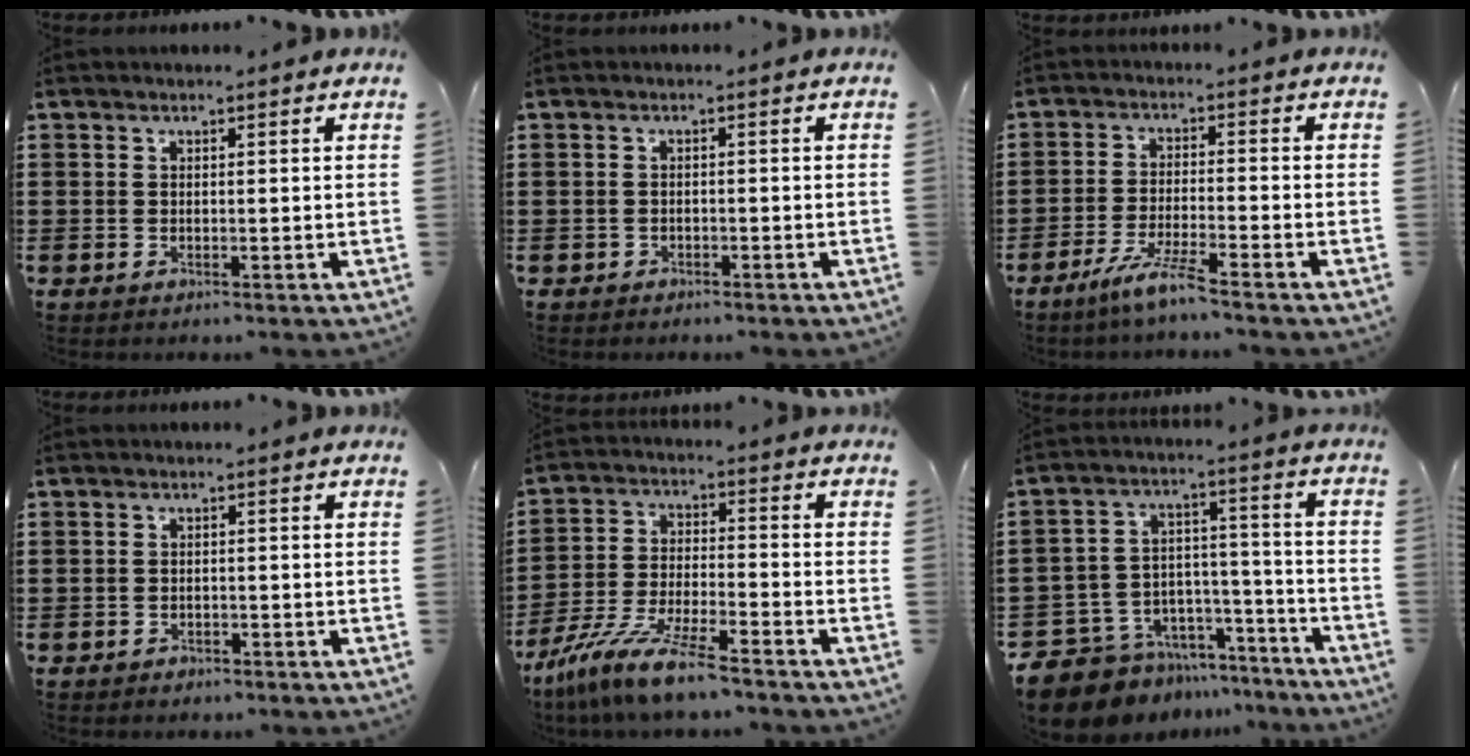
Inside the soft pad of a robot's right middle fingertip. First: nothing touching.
{"total": 1.1, "force": [-0.9, 0.5, 0.0], "torque": [-0.002, 0.003, -0.022]}
{"total": 5.7, "force": [-4.6, -0.2, 3.4], "torque": [-0.081, -0.017, -0.088]}
{"total": 1.3, "force": [-1.1, 0.7, -0.1], "torque": [-0.001, 0.004, -0.026]}
{"total": 10.1, "force": [-8.9, 0.2, 4.8], "torque": [-0.105, 0.004, -0.178]}
{"total": 9.1, "force": [-7.9, 4.4, 0.9], "torque": [-0.034, 0.015, -0.152]}